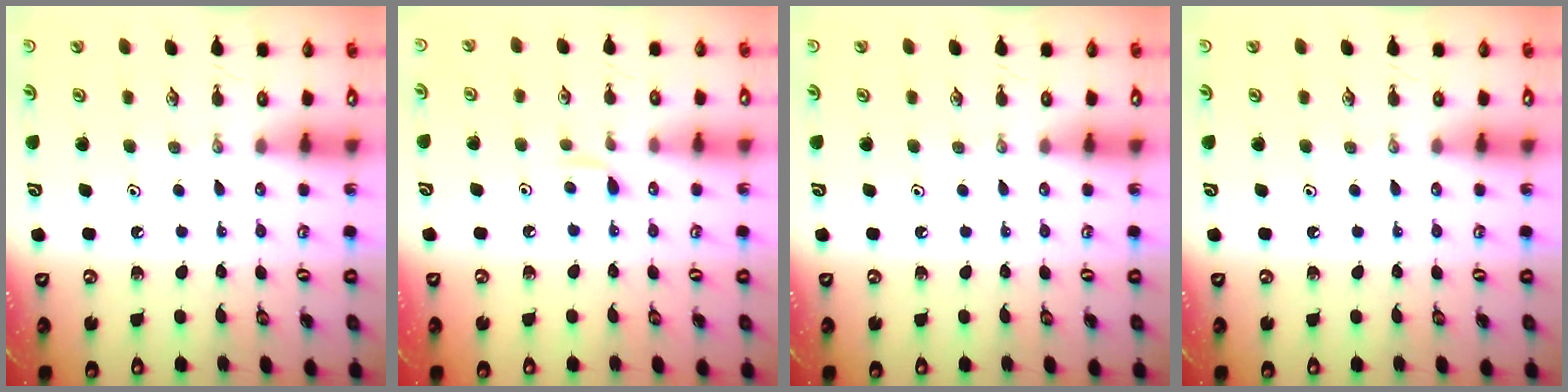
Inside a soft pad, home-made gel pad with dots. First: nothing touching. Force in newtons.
{"total": 4.4, "press": 4.3, "slide": 0.6}
{"total": 0.0}
{"total": 0.0}